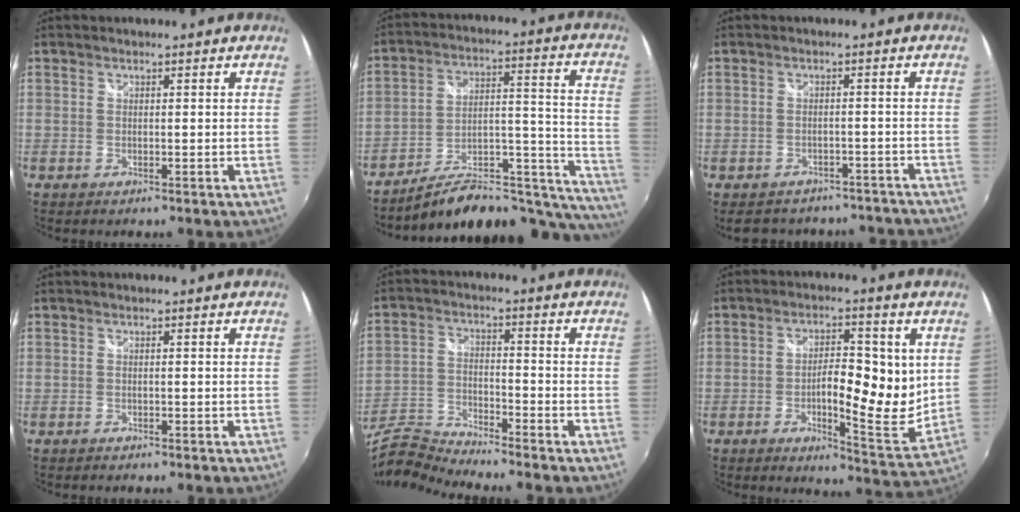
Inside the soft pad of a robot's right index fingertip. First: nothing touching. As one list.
[{"total": 23.0, "force": [-18.7, 7.3, 11.2], "torque": [-0.124, 0.019, -0.255]}, {"total": 13.8, "force": [-11.9, 5.7, 4.0], "torque": [-0.084, 0.011, -0.135]}, {"total": 0.7, "force": [-0.7, 0.1, 0.0], "torque": [-0.004, -0.003, -0.013]}, {"total": 9.0, "force": [-8.6, 0.1, 2.4], "torque": [-0.060, 0.001, -0.180]}, {"total": 11.8, "force": [0.6, 3.9, 11.1], "torque": [-0.178, -0.011, 0.006]}]